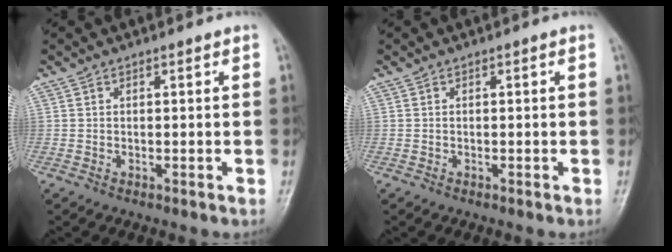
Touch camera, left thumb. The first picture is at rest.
{"total": 0.0}